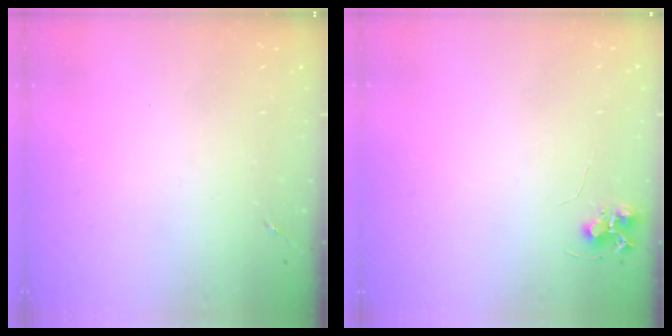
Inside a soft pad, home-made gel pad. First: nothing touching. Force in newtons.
{"total": 6.9, "press": 6.9, "slide": 0.7}